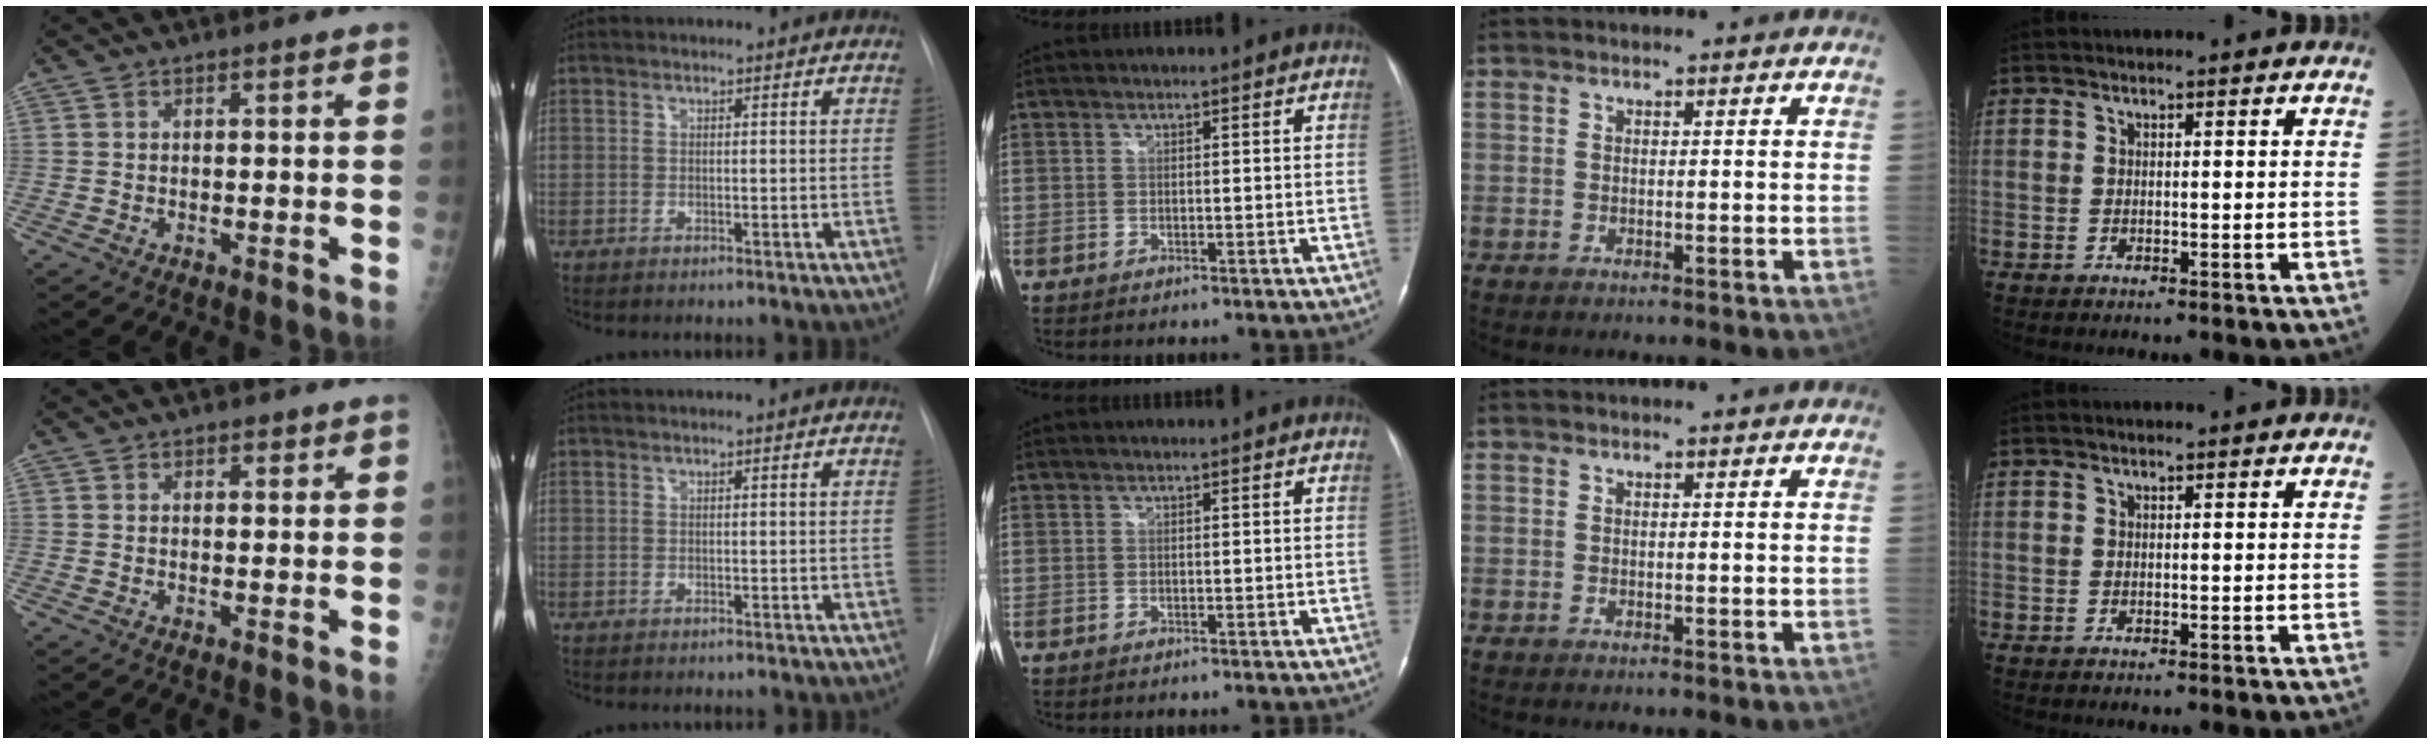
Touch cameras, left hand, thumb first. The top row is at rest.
{"thumb": {"total": 1.7, "force": [1.1, 1.0, 0.8], "torque": [0.003, -0.004, 0.011]}}